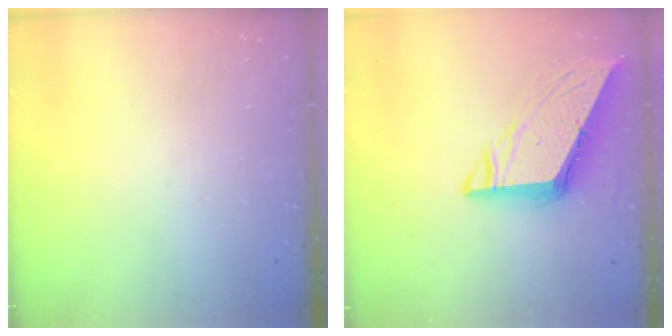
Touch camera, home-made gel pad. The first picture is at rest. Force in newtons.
{"total": 8.9, "press": 8.9, "slide": 1.0}